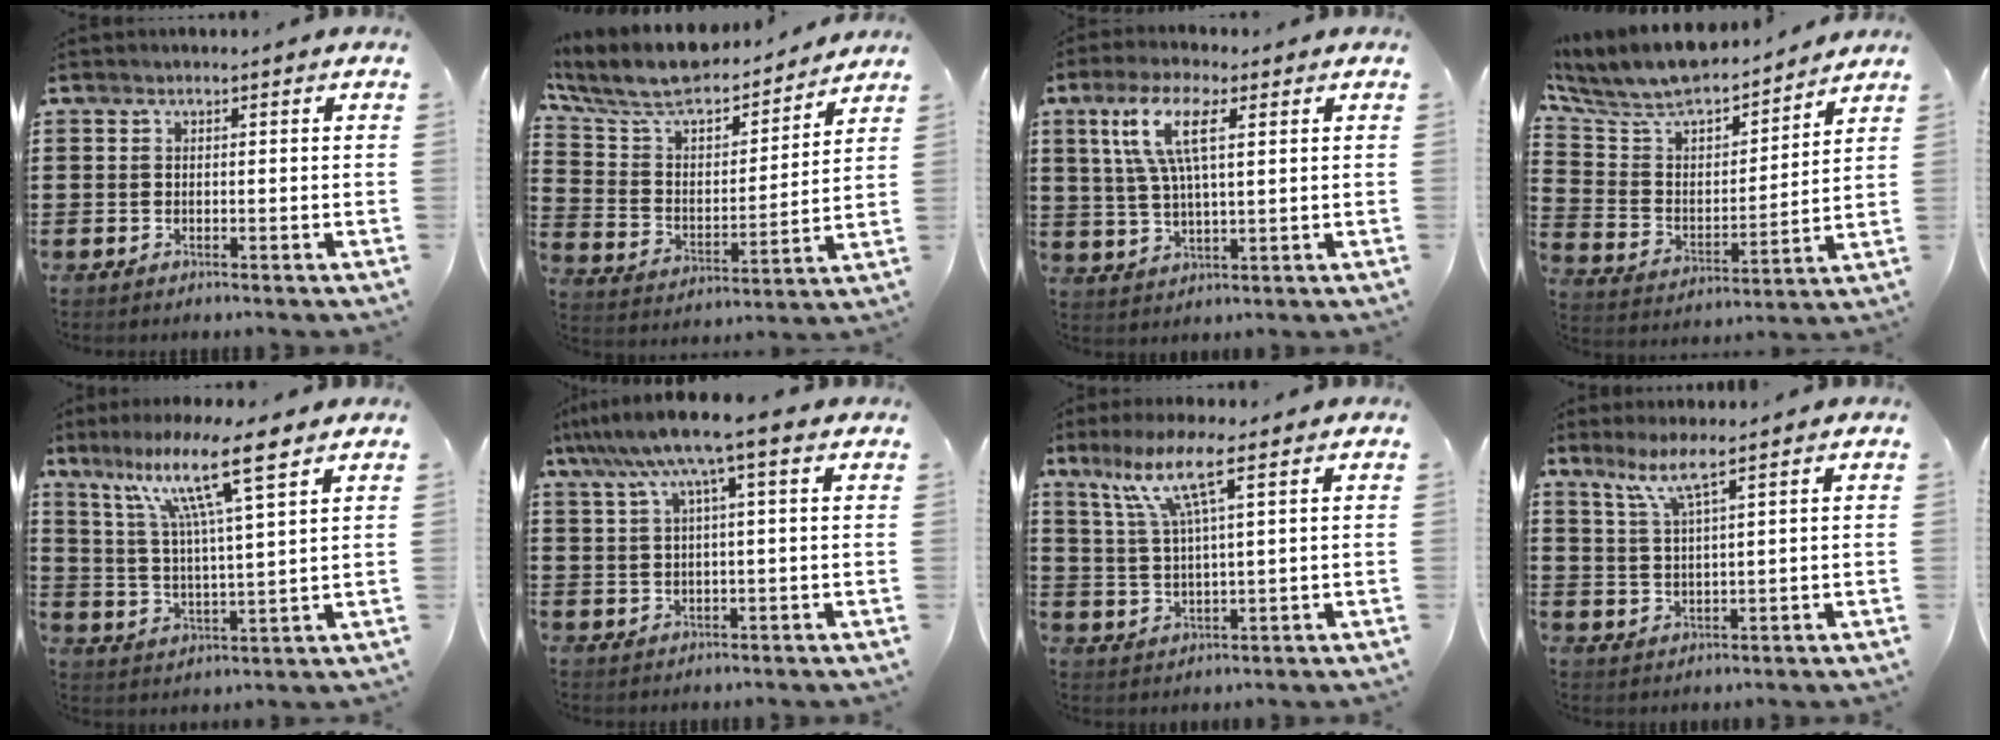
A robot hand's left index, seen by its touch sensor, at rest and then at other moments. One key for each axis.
{"total": 9.3, "fx": 8.2, "fy": 2.2, "fz": 3.7, "tx": -0.111, "ty": -0.061, "tz": 0.140}
{"total": 8.9, "fx": 3.6, "fy": 2.9, "fz": 7.6, "tx": -0.166, "ty": 0.008, "tz": 0.060}
{"total": 9.1, "fx": 8.2, "fy": 2.1, "fz": 3.3, "tx": -0.105, "ty": -0.062, "tz": 0.140}
{"total": 12.0, "fx": 8.0, "fy": 0.7, "fz": 8.9, "tx": -0.177, "ty": -0.029, "tz": 0.130}
{"total": 7.7, "fx": 3.8, "fy": -0.1, "fz": 6.7, "tx": -0.145, "ty": -0.009, "tz": 0.062}
{"total": 8.9, "fx": 4.7, "fy": 0.8, "fz": 7.4, "tx": -0.155, "ty": 0.003, "tz": 0.081}
{"total": 5.4, "fx": 3.5, "fy": 0.1, "fz": 4.0, "tx": -0.089, "ty": -0.003, "tz": 0.062}